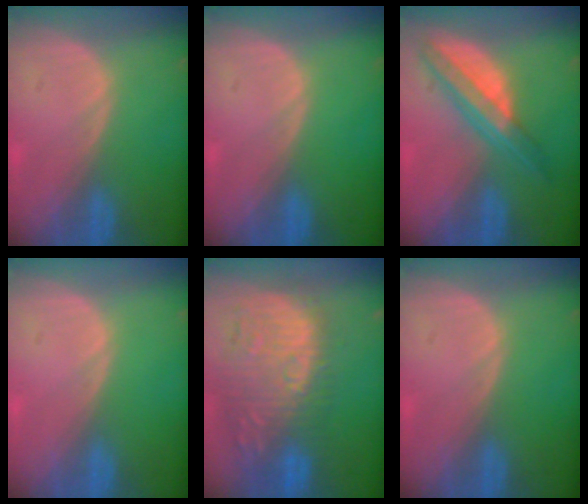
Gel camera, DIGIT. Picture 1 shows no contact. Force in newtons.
{"total": 0.0}
{"total": 7.5, "press": 6.3, "slide": 4.0}
{"total": 0.0}
{"total": 12.8, "press": 11.7, "slide": 5.4}
{"total": 0.0}